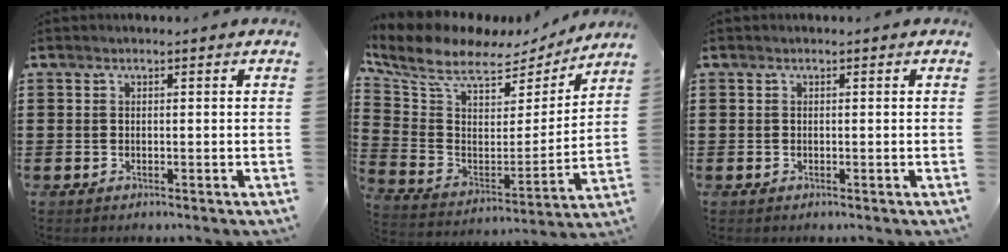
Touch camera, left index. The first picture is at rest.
{"total": 8.9, "force": [6.9, 3.6, 4.2], "torque": [-0.117, -0.042, 0.121]}
{"total": 0.0}